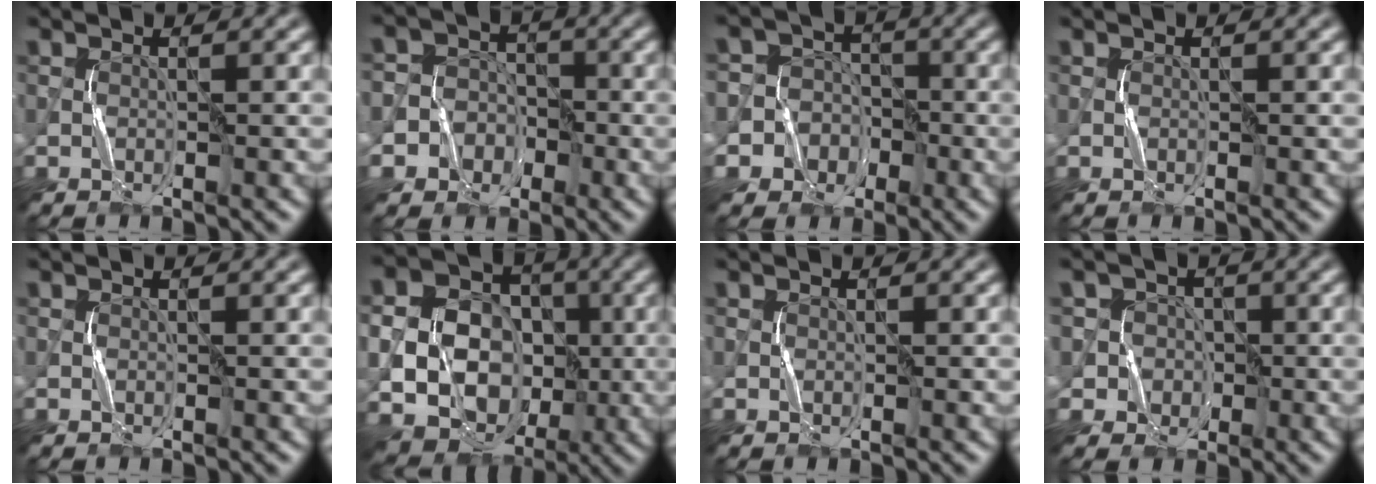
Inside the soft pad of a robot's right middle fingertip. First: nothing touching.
{"total": 5.3, "force": [-2.1, 4.8, 0.8], "torque": [-0.002, 0.013, -0.061]}
{"total": 6.7, "force": [-2.5, 6.2, 0.6], "torque": [-0.007, 0.015, -0.072]}
{"total": 0.0}
{"total": 0.0}
{"total": 15.7, "force": [-1.7, 13.7, 7.4], "torque": [-0.175, -0.007, -0.029]}
{"total": 0.0}
{"total": 5.0, "force": [-0.2, 4.9, 0.7], "torque": [-0.001, 0.024, -0.019]}